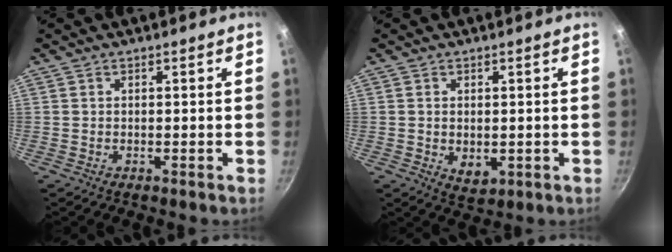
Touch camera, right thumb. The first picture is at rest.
{"total": 4.1, "force": [-0.3, 2.8, 3.0], "torque": [-0.046, -0.013, 0.000]}